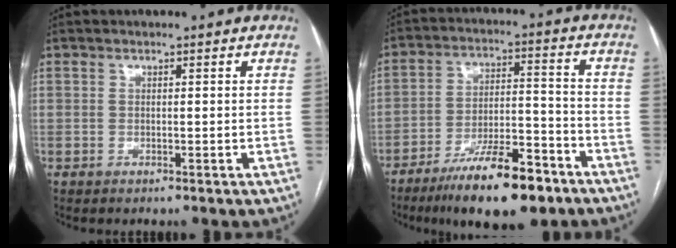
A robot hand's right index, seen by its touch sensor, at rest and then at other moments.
{"total": 14.8, "force": [-10.1, 3.6, 10.2], "torque": [-0.170, 0.002, -0.168]}